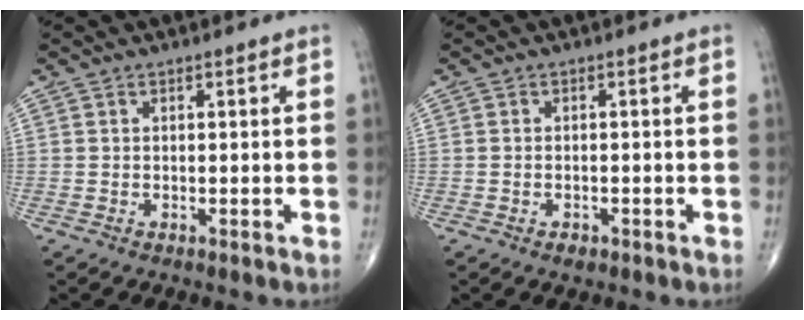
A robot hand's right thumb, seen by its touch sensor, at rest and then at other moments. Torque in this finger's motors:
{"motor_torque": [-0.55, -0.22, -0.44, -0.34, 0.07]}